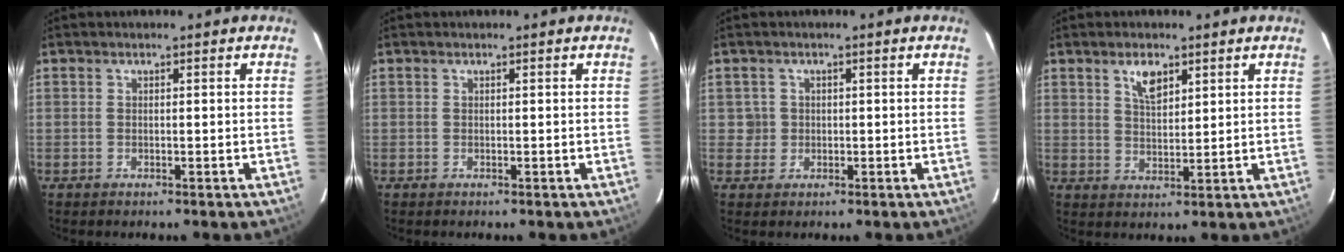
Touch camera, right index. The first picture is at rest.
{"total": 0.0}
{"total": 2.3, "force": [0.0, 2.3, -0.1], "torque": [0.009, 0.013, 0.004]}
{"total": 4.7, "force": [2.7, 2.2, 3.2], "torque": [-0.054, 0.003, 0.050]}